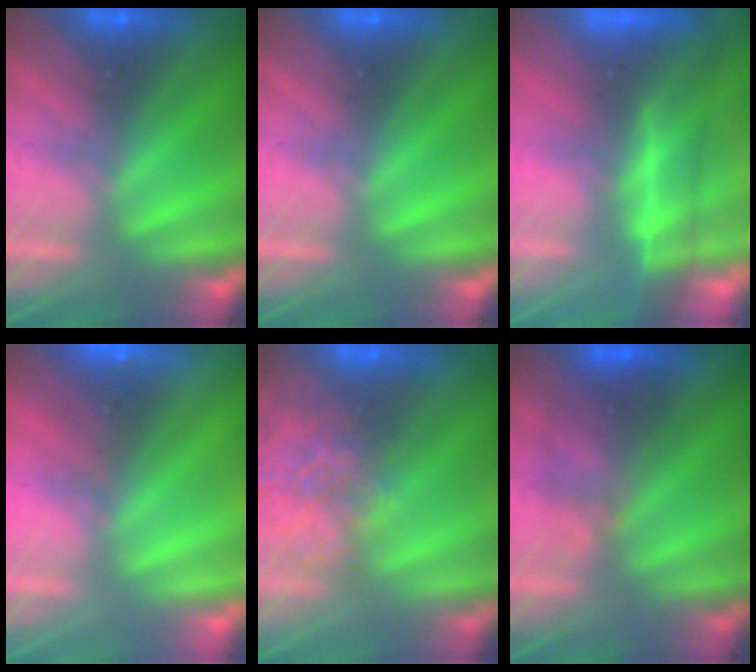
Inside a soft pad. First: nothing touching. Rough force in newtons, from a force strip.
{"total": 0.0}
{"total": 3.9}
{"total": 2.6}
{"total": 7.4}
{"total": 2.5}